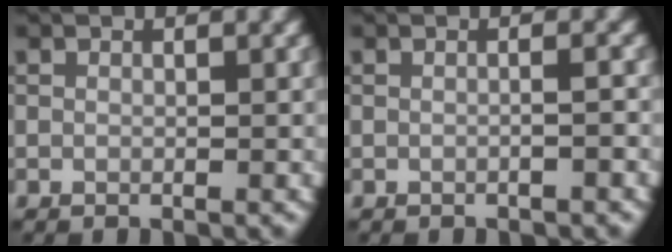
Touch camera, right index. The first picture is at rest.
{"total": 1.1, "force": [-0.3, 0.2, 1.0], "torque": [-0.012, 0.004, -0.015]}